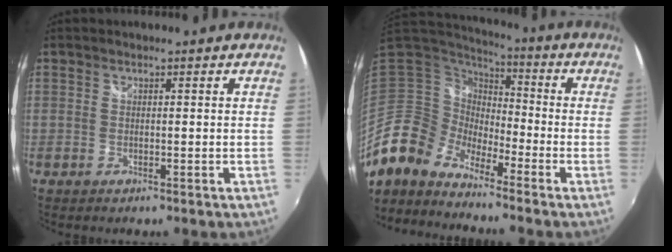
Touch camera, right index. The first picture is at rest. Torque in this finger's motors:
{"motor_torque": [0.02, -0.12, -0.55, -0.21]}